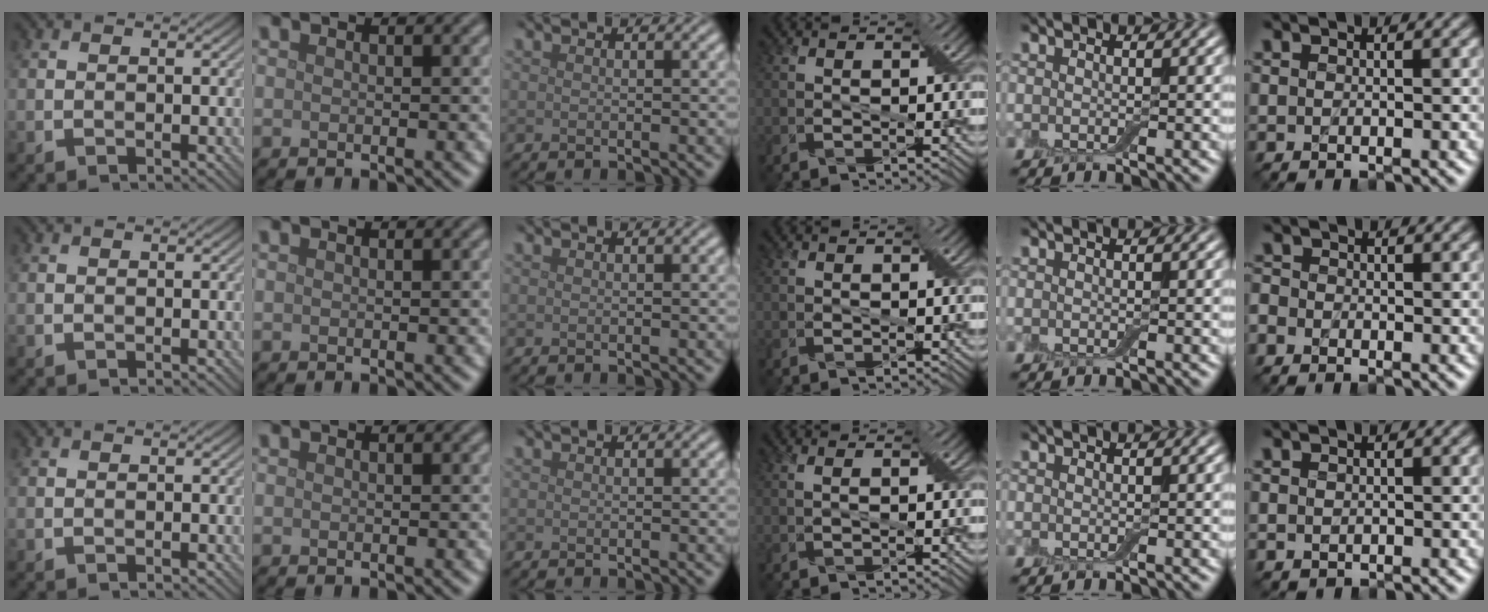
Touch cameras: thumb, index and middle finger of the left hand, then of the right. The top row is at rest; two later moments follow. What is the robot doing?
{"motion": "cut", "object": "aluminum foil"}